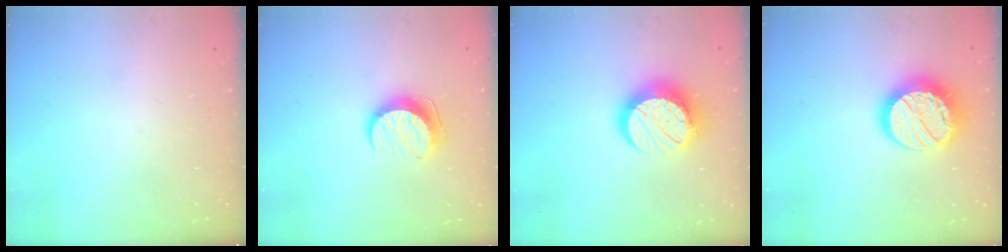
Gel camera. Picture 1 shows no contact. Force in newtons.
{"total": 9.7, "press": 9.7, "slide": 0.2}
{"total": 14.5, "press": 14.5, "slide": 1.1}
{"total": 17.5, "press": 17.5, "slide": 1.2}